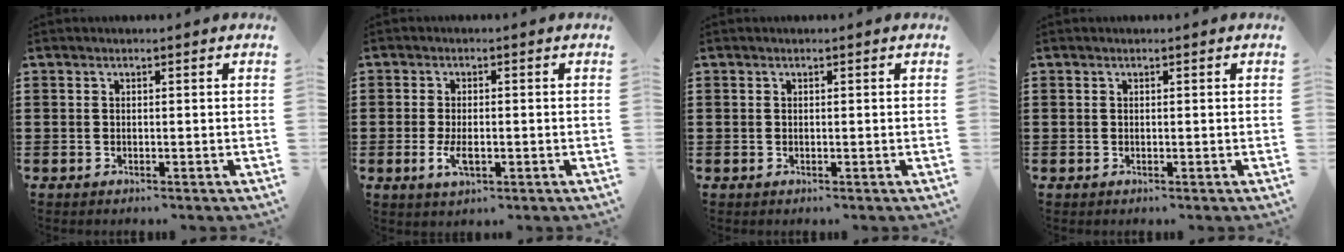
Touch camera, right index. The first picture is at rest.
{"total": 3.3, "force": [-0.8, 1.4, 2.9], "torque": [-0.059, -0.002, -0.015]}
{"total": 0.0}
{"total": 0.0}